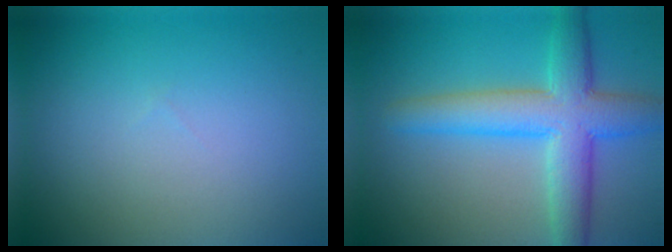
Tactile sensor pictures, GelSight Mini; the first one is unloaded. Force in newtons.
{"total": 7.1, "press": 7.1, "slide": 0.3}